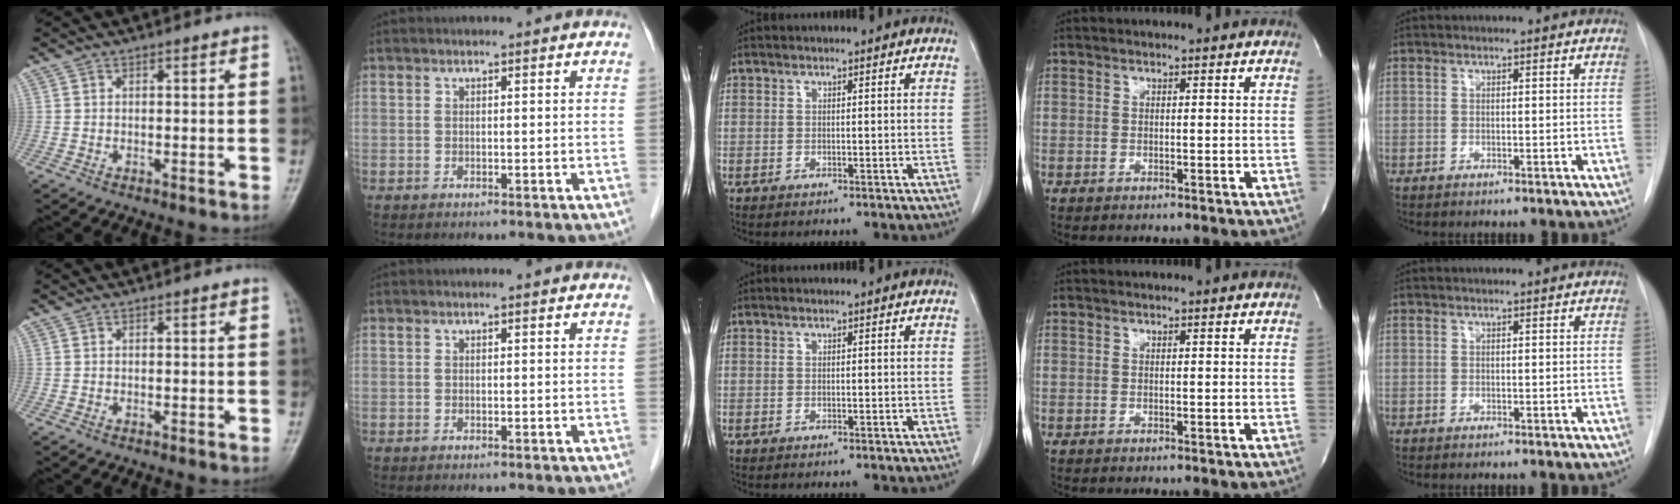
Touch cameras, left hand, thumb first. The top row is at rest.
{}